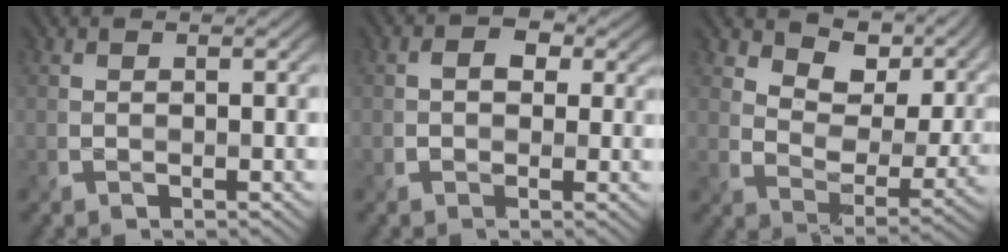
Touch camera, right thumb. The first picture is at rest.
{"total": 3.1, "force": [0.7, 2.5, 1.7], "torque": [-0.025, -0.003, 0.007]}
{"total": 10.5, "force": [5.5, 5.8, 6.7], "torque": [-0.119, -0.003, 0.088]}